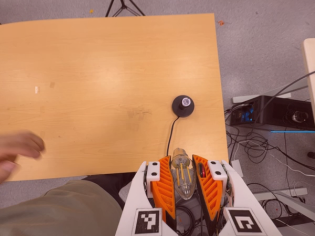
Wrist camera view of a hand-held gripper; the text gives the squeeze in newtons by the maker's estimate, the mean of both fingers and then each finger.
{"total": 22.2, "left": 24.4, "right": 19.9}